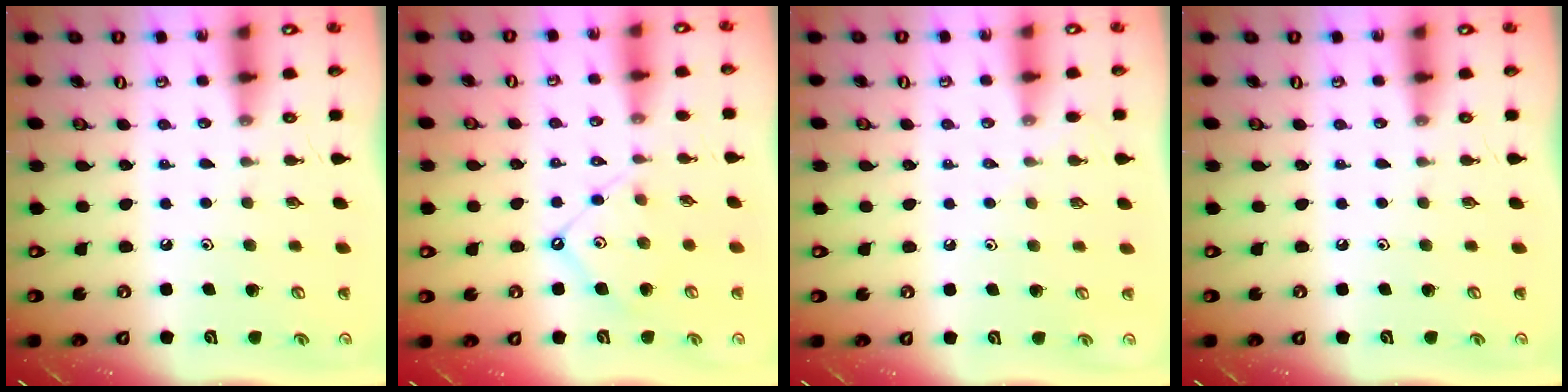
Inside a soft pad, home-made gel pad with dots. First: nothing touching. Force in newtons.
{"total": 7.8, "press": 7.8, "slide": 0.8}
{"total": 3.0, "press": 2.9, "slide": 0.6}
{"total": 0.0}